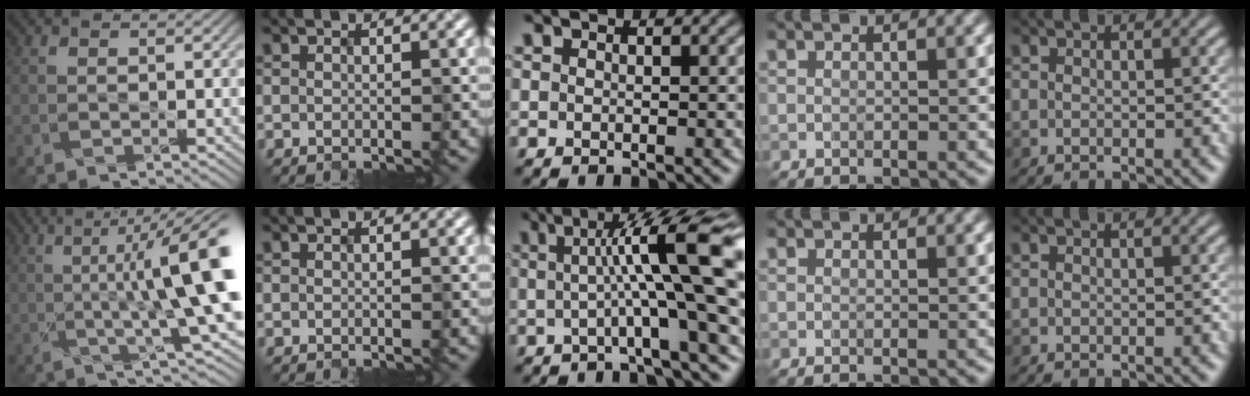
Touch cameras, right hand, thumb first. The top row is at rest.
{"thumb": {"total": 12.3, "force": [0.6, 2.3, 12.1], "torque": [-0.172, 0.010, 0.014]}, "middle": {"total": 13.3, "force": [1.7, 2.5, 12.9], "torque": [-0.153, 0.008, 0.025]}}